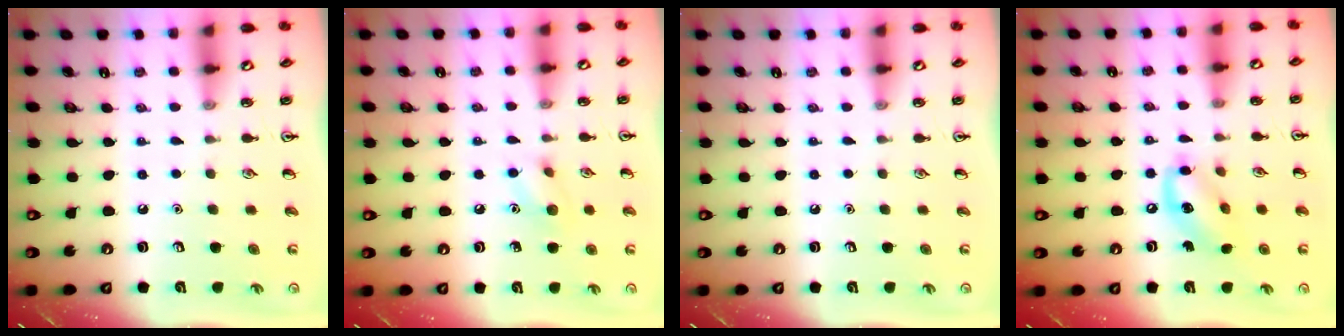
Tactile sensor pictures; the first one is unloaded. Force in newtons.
{"total": 7.7, "press": 7.5, "slide": 1.8}
{"total": 0.0}
{"total": 10.7, "press": 10.5, "slide": 2.1}